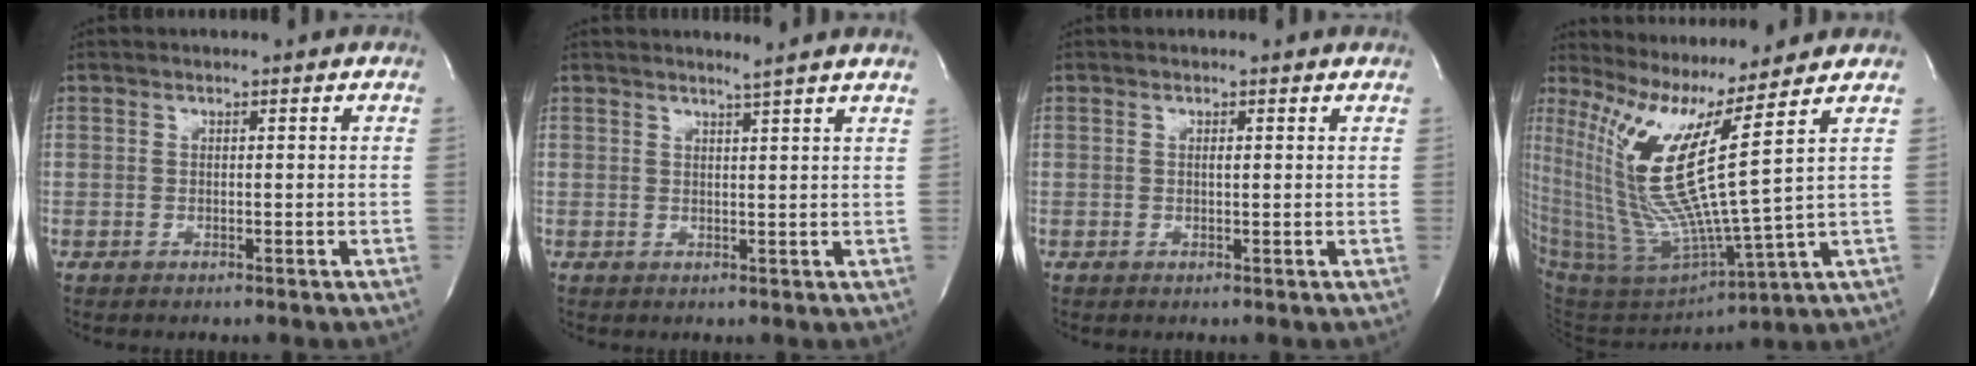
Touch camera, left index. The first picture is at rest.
{"total": 2.8, "force": [2.4, -1.2, 0.8], "torque": [-0.028, -0.015, 0.030]}
{"total": 0.7, "force": [0.3, 0.2, 0.6], "torque": [-0.017, 0.000, 0.004]}
{"total": 17.4, "force": [8.3, -2.7, 15.0], "torque": [-0.303, -0.045, 0.157]}